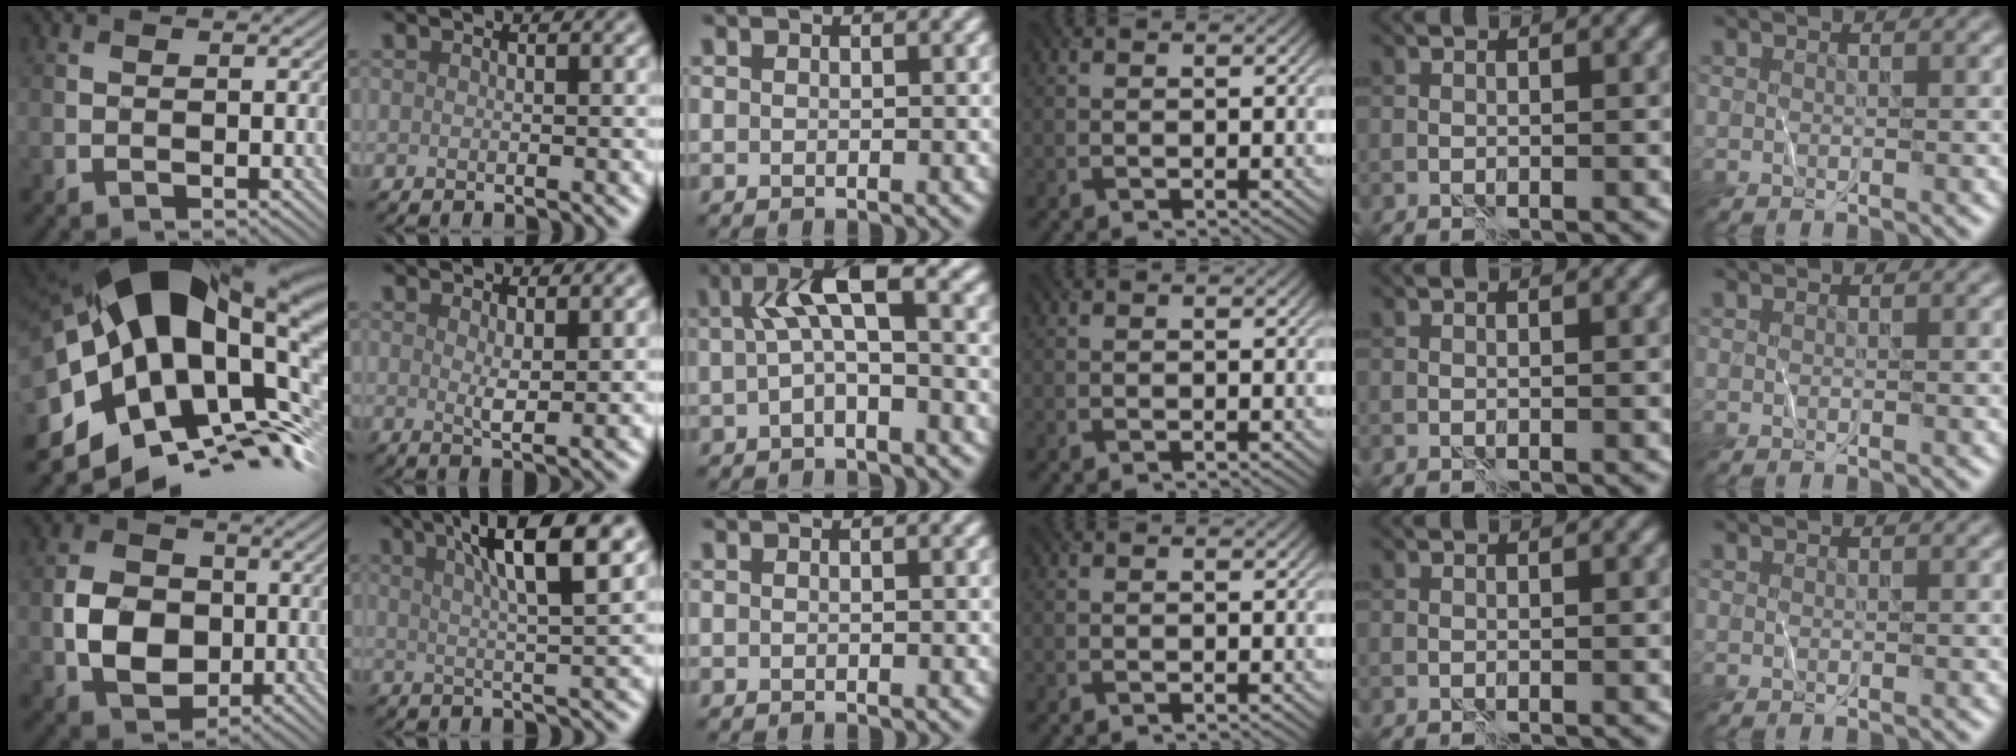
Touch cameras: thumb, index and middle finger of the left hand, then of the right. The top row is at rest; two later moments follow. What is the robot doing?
{"motion": "wrap", "object": "plastic wrap"}